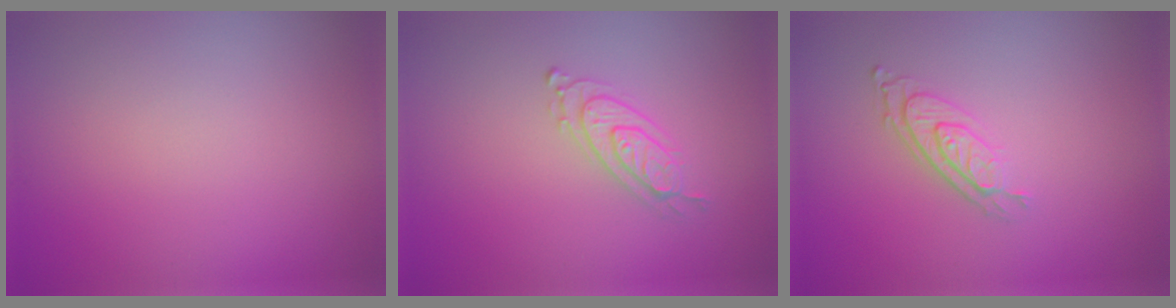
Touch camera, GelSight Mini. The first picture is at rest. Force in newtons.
{"total": 2.2, "press": 2.1, "slide": 0.6}
{"total": 2.9, "press": 2.1, "slide": 2.1}